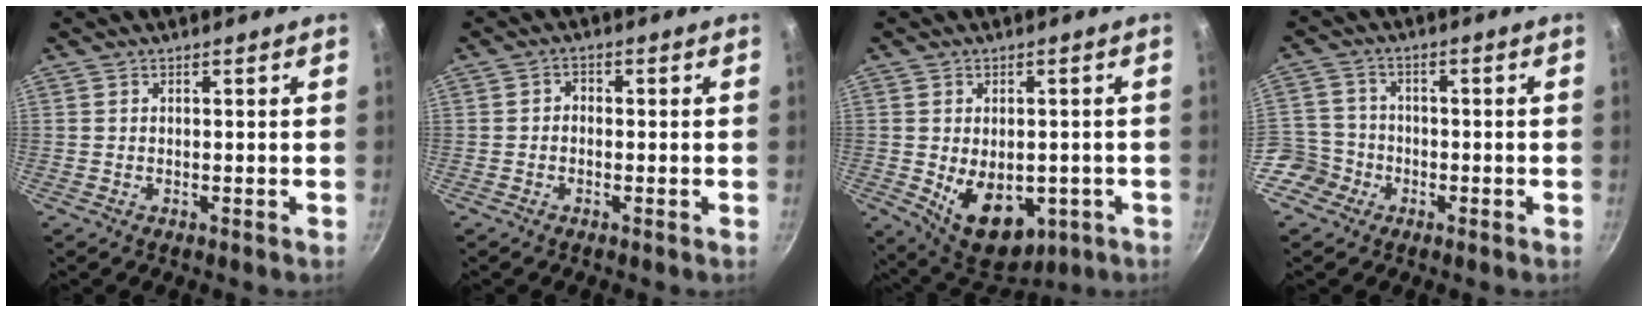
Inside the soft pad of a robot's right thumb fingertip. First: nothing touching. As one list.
[{"total": 1.7, "force": [-0.6, 1.3, 0.9], "torque": [-0.013, 0.011, -0.013]}, {"total": 13.2, "force": [-3.2, 8.5, 9.6], "torque": [-0.104, -0.011, -0.023]}, {"total": 6.7, "force": [-3.4, 5.7, 1.0], "torque": [0.012, 0.037, -0.071]}]